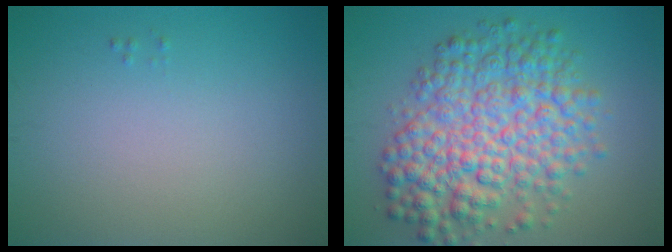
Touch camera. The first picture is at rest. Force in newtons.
{"total": 8.7, "press": 8.7, "slide": 0.1}